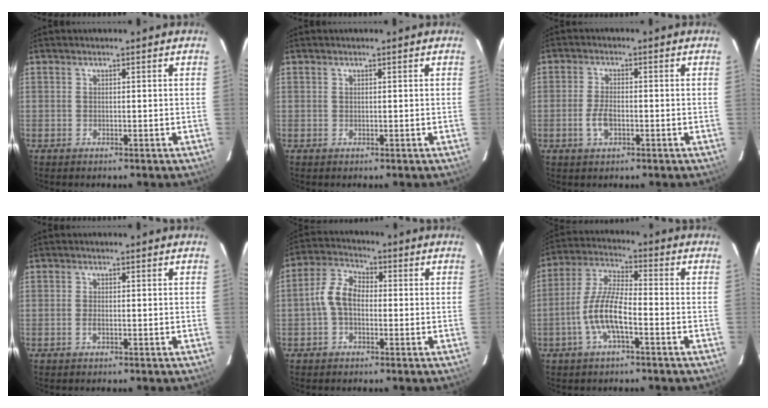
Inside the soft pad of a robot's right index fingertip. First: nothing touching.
{"total": 0.0}
{"total": 4.1, "force": [-1.4, 2.0, 3.3], "torque": [-0.072, -0.001, -0.027]}
{"total": 1.2, "force": [-0.4, 0.5, 1.0], "torque": [-0.022, 0.000, -0.009]}
{"total": 6.6, "force": [-0.9, 4.3, 5.0], "torque": [-0.104, 0.021, -0.018]}
{"total": 9.8, "force": [-3.6, 2.6, 8.7], "torque": [-0.186, 0.003, -0.070]}